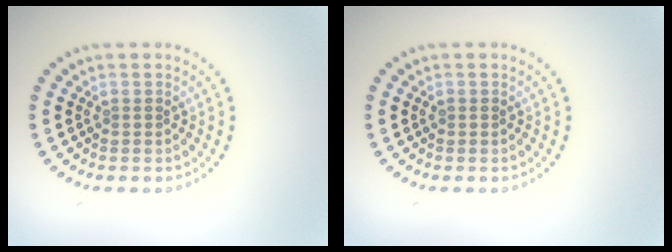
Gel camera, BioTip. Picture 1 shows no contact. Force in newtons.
{"total": 0.5, "press": 0.5, "slide": 0.1}